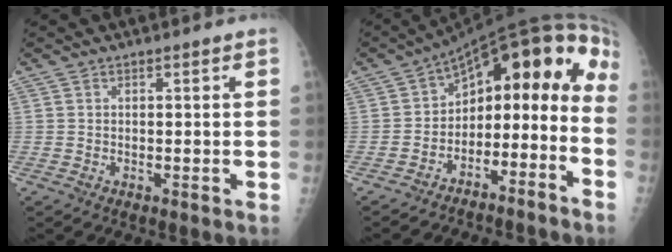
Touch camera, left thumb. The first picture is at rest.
{"total": 18.9, "force": [-7.5, 11.0, 13.4], "torque": [-0.171, 0.122, -0.119]}